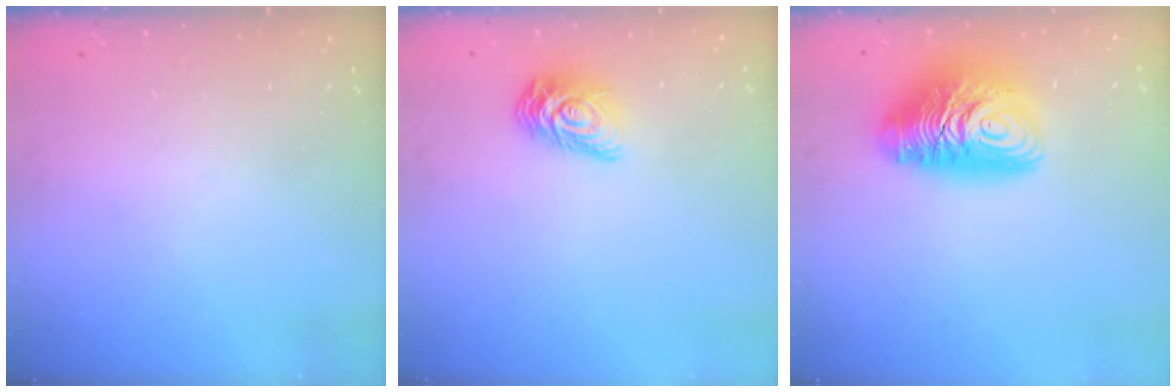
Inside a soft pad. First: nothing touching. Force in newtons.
{"total": 10.3, "press": 10.3, "slide": 0.5}
{"total": 14.7, "press": 14.6, "slide": 1.1}